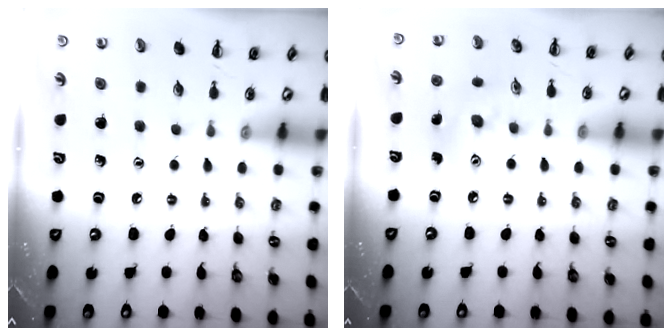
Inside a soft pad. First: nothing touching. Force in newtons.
{"total": 7.8, "press": 7.8, "slide": 0.6}